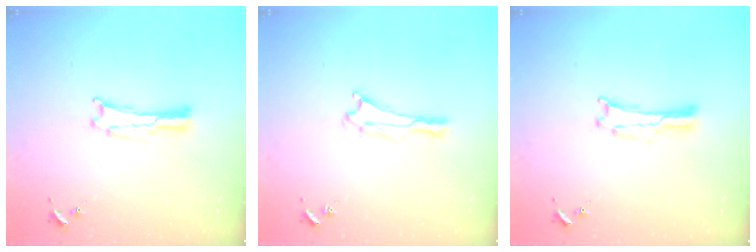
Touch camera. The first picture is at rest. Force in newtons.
{"total": 1.4, "press": 1.4, "slide": 0.2}
{"total": 0.0}